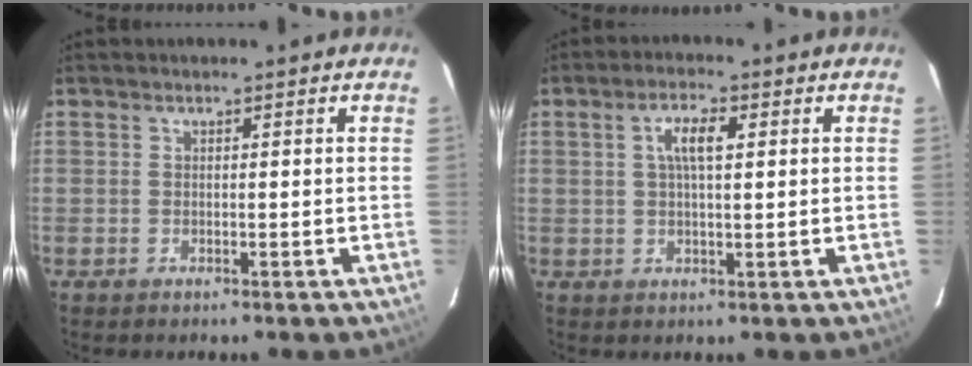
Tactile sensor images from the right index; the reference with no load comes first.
{"total": 4.7, "force": [1.3, 1.4, 4.2], "torque": [-0.078, 0.010, 0.024]}